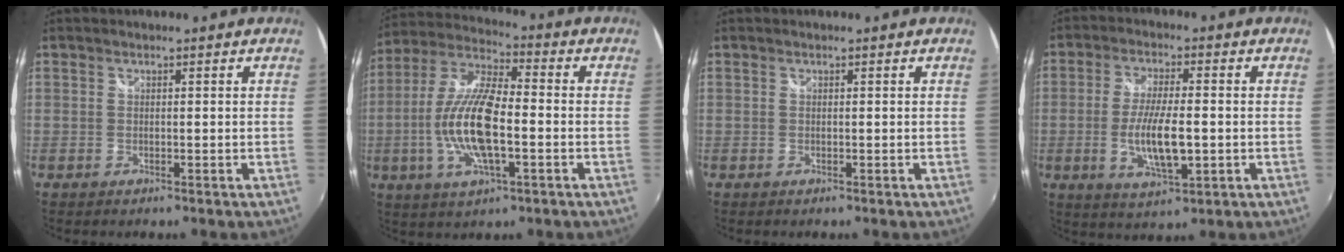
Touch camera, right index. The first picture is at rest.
{"total": 14.5, "force": [-2.9, 4.5, 13.5], "torque": [-0.273, 0.001, -0.055]}
{"total": 0.0}
{"total": 9.3, "force": [-1.6, 2.5, 8.9], "torque": [-0.173, -0.007, -0.024]}